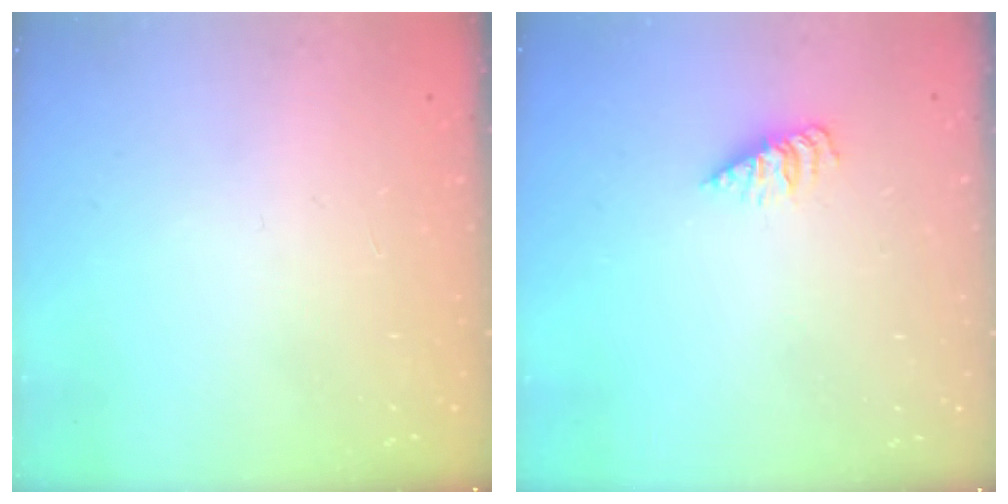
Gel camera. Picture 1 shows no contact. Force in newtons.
{"total": 2.0, "press": 2.0, "slide": 0.3}